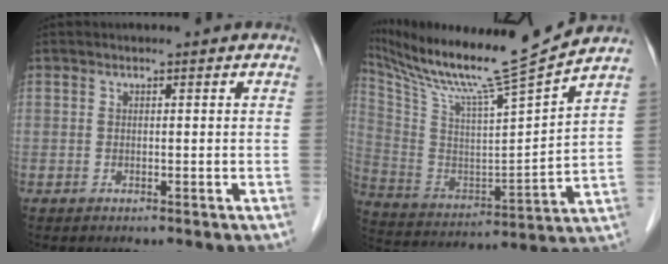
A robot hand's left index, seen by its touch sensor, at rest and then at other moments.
{"total": 18.2, "force": [15.8, -1.5, 8.8], "torque": [-0.171, -0.034, 0.271]}